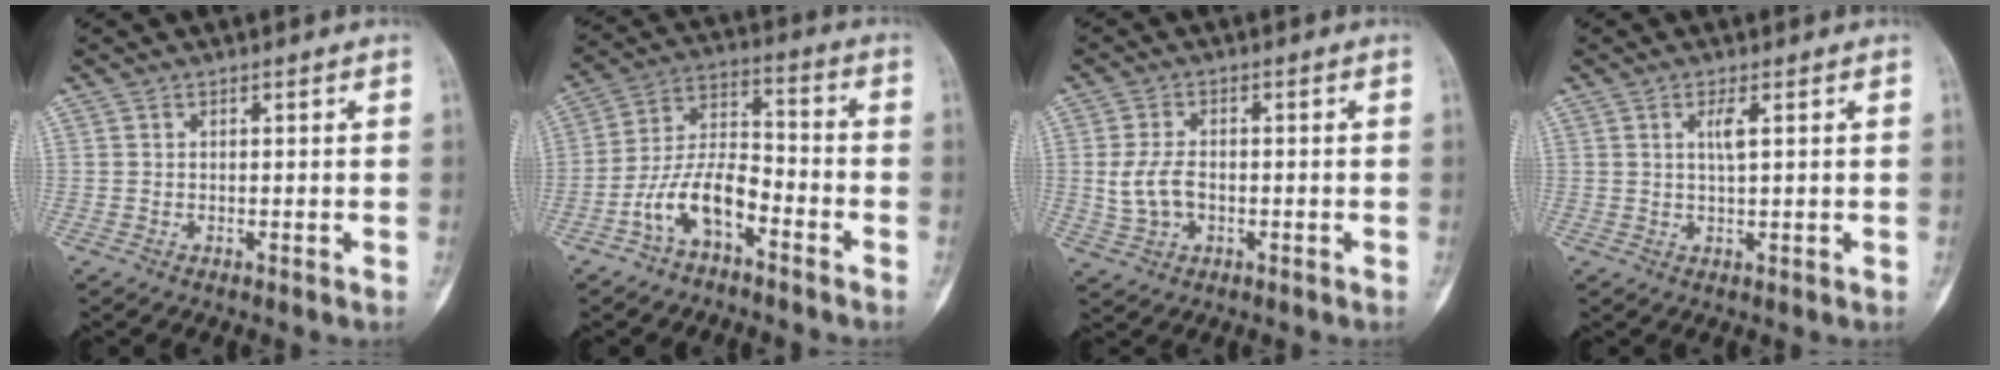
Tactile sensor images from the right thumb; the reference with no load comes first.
{"total": 11.0, "force": [-5.7, 5.2, 7.8], "torque": [-0.144, 0.062, -0.112]}
{"total": 5.6, "force": [-0.6, 3.7, 4.2], "torque": [-0.085, 0.006, -0.008]}
{"total": 2.4, "force": [0.8, 0.3, 2.3], "torque": [-0.047, -0.005, 0.015]}